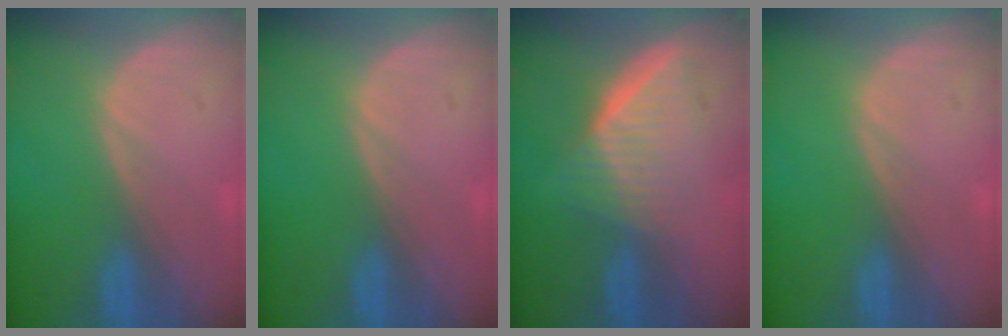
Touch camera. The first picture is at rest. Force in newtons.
{"total": 0.0}
{"total": 6.8, "press": 6.1, "slide": 3.1}
{"total": 0.0}